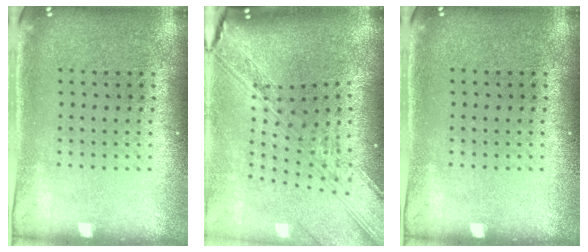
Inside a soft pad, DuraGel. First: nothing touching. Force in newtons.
{"total": 3.9, "press": 2.8, "slide": 2.7}
{"total": 0.0}